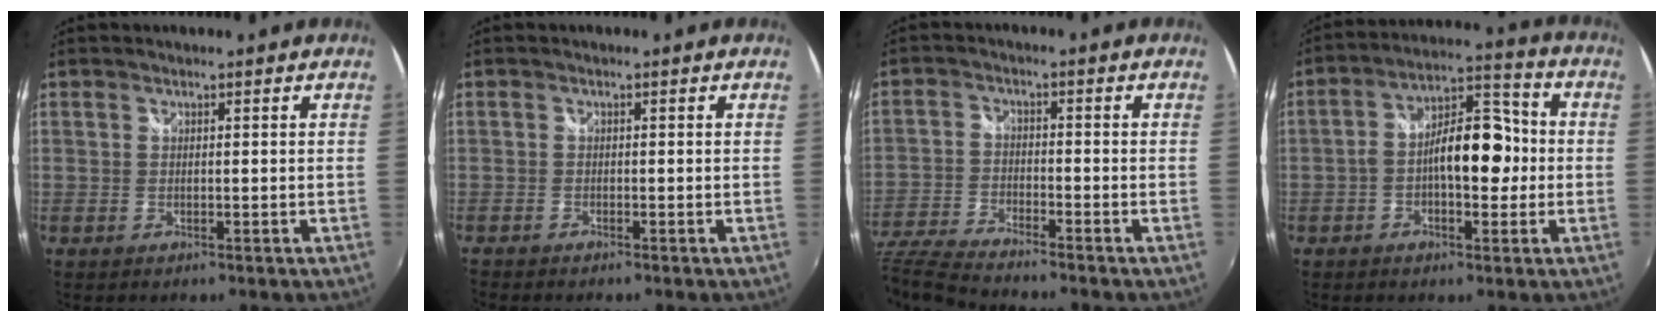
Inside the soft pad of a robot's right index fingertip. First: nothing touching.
{"total": 1.4, "force": [-1.3, -0.1, 0.3], "torque": [-0.015, -0.009, -0.027]}
{"total": 11.1, "force": [-9.8, 1.3, 5.1], "torque": [-0.130, -0.028, -0.192]}
{"total": 10.8, "force": [-1.3, 5.1, 9.5], "torque": [-0.159, 0.030, -0.022]}